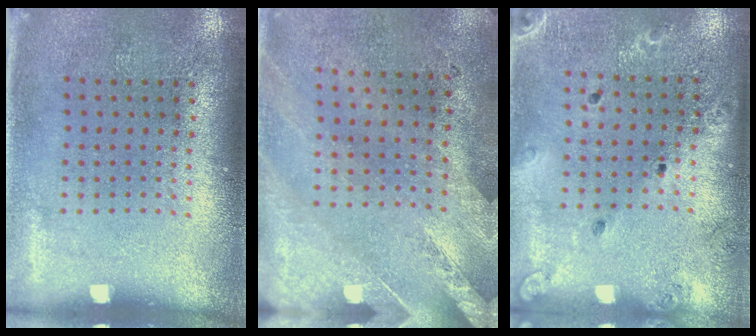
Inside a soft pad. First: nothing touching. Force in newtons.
{"total": 2.4, "press": 2.1, "slide": 1.3}
{"total": 1.4, "press": 1.4, "slide": 0.1}